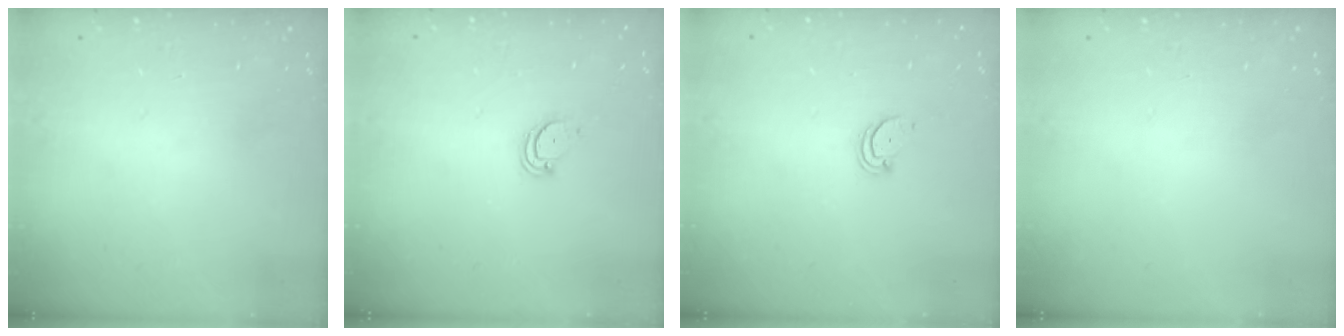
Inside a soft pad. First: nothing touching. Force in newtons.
{"total": 2.6, "press": 2.6, "slide": 0.2}
{"total": 1.5, "press": 1.5, "slide": 0.2}
{"total": 0.0}